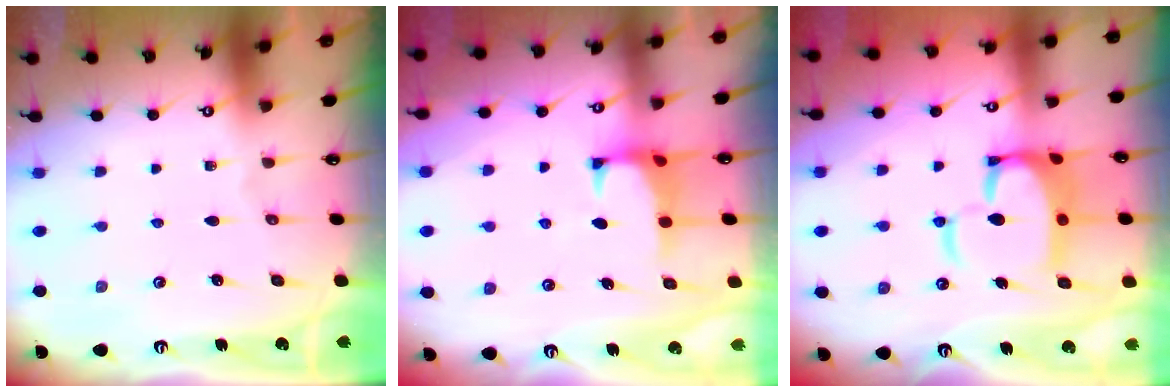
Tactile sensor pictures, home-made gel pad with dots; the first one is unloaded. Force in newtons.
{"total": 0.7, "press": 0.5, "slide": 0.5}
{"total": 10.3, "press": 10.2, "slide": 1.5}